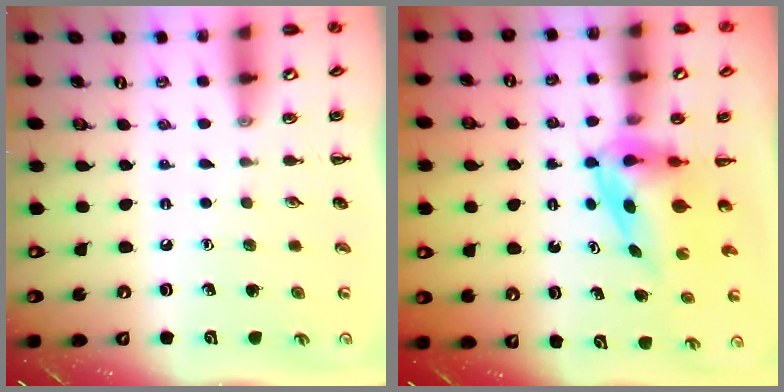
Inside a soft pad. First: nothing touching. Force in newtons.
{"total": 4.0, "press": 3.9, "slide": 0.7}